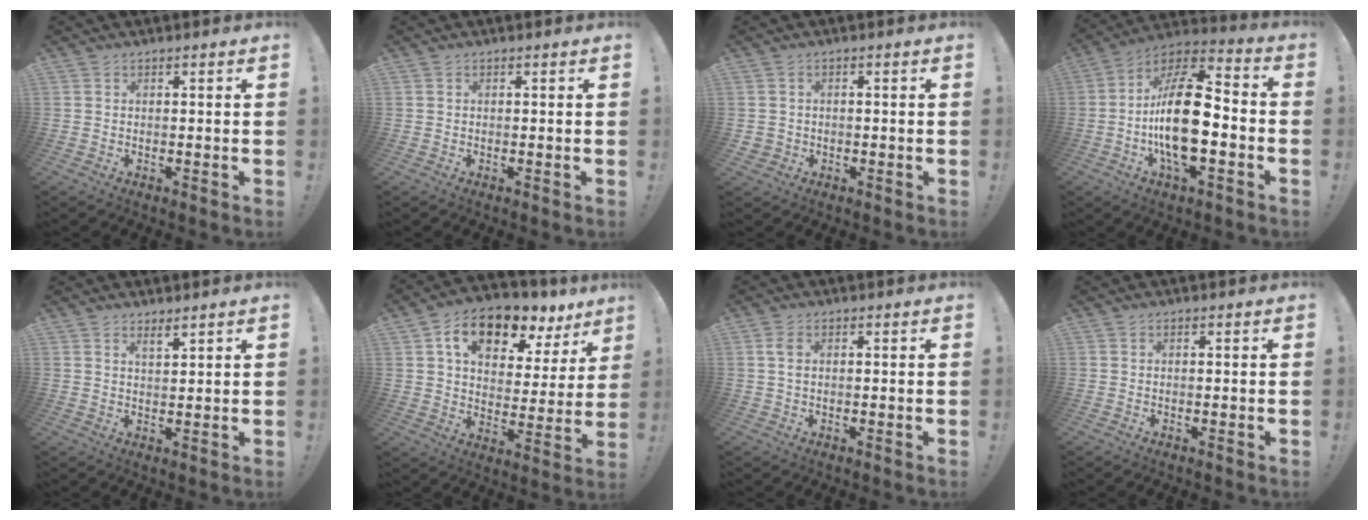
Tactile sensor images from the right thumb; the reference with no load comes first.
{"total": 0.0}
{"total": 2.1, "force": [-0.1, 2.0, 0.6], "torque": [-0.008, 0.002, -0.002]}
{"total": 22.3, "force": [-3.8, 10.0, 19.5], "torque": [-0.358, 0.026, -0.061]}
{"total": 2.8, "force": [2.4, 0.4, 1.3], "torque": [-0.019, -0.015, 0.042]}
{"total": 14.4, "force": [8.4, 8.0, 8.6], "torque": [-0.131, -0.042, 0.146]}
{"total": 2.6, "force": [0.8, 1.4, 2.0], "torque": [-0.037, 0.004, 0.012]}
{"total": 0.0}